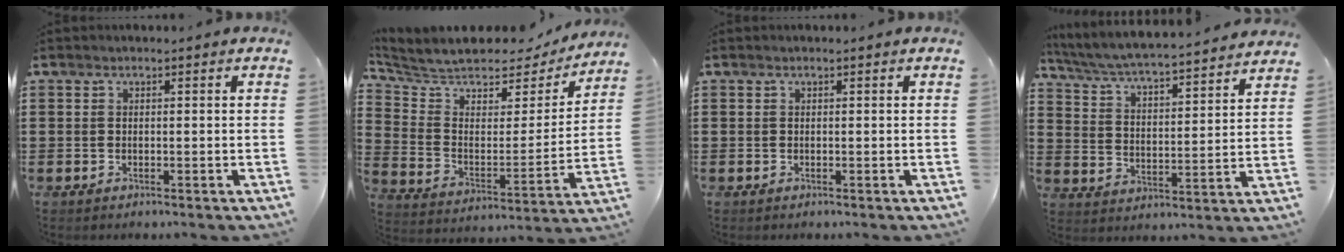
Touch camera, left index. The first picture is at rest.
{"total": 6.5, "force": [5.6, 2.6, 2.0], "torque": [-0.076, -0.042, 0.092]}
{"total": 0.0}
{"total": 4.8, "force": [4.6, -0.2, 1.4], "torque": [-0.051, -0.037, 0.072]}